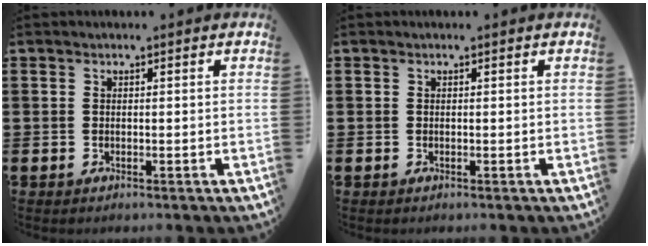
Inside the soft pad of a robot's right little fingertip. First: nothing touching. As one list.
[{"total": 0.0}]